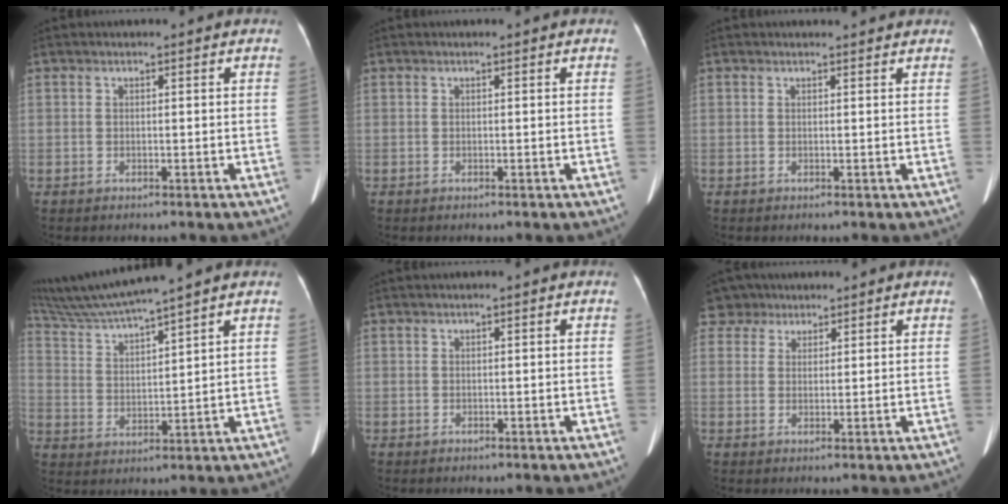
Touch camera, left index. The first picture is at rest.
{"total": 0.0}
{"total": 2.7, "force": [2.6, 0.6, 0.3], "torque": [-0.009, 0.010, 0.027]}
{"total": 9.9, "force": [8.9, -1.6, 4.1], "torque": [-0.088, 0.015, 0.176]}
{"total": 0.0}
{"total": 4.1, "force": [2.9, 2.8, -0.4], "torque": [0.008, 0.017, 0.053]}